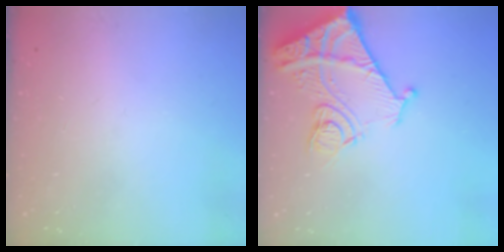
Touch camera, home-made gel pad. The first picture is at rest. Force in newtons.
{"total": 17.2, "press": 17.1, "slide": 2.0}